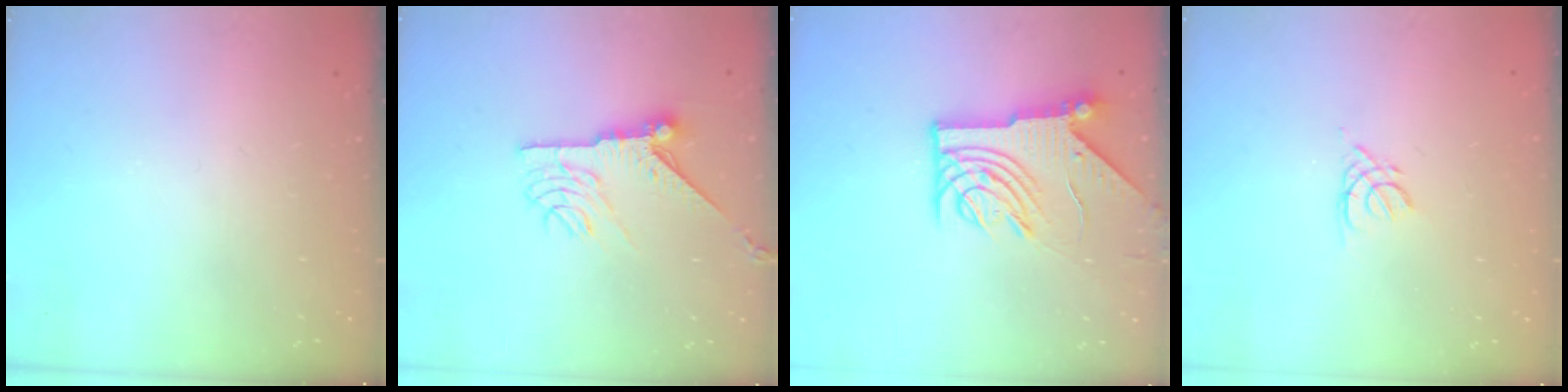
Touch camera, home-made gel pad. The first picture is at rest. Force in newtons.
{"total": 10.2, "press": 10.2, "slide": 0.5}
{"total": 10.9, "press": 10.9, "slide": 1.2}
{"total": 2.5, "press": 2.5, "slide": 0.6}